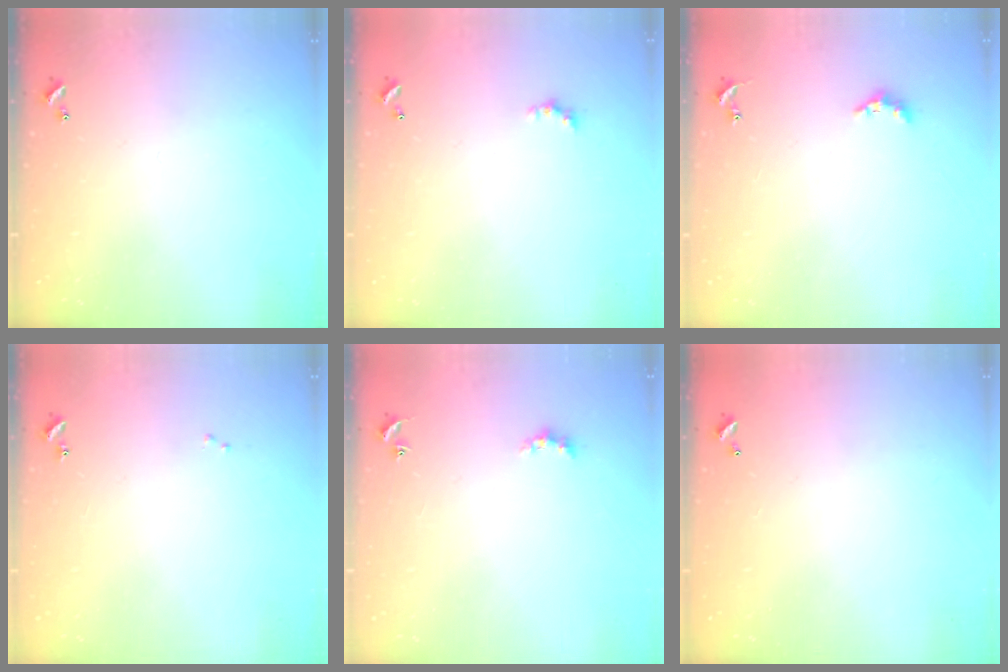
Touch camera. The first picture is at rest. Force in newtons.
{"total": 1.3, "press": 1.2, "slide": 0.4}
{"total": 2.9, "press": 2.9, "slide": 0.6}
{"total": 0.0}
{"total": 2.2, "press": 2.1, "slide": 0.5}
{"total": 2.9, "press": 2.9, "slide": 0.1}